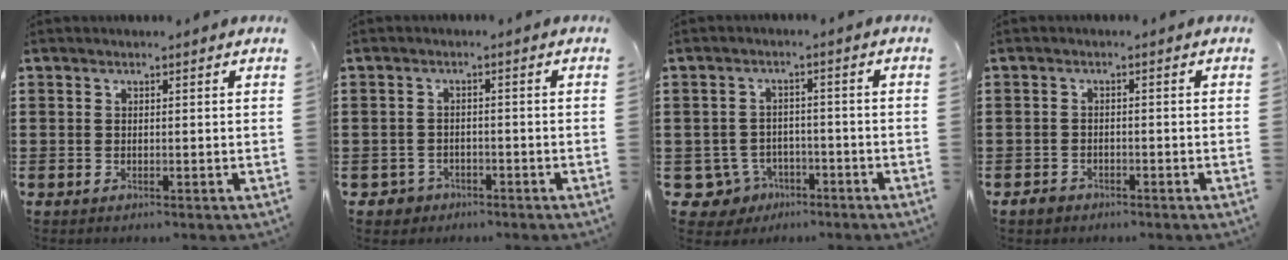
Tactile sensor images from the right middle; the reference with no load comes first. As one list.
[{"total": 2.1, "force": [-1.7, 1.2, 0.0], "torque": [-0.006, 0.002, -0.038]}, {"total": 4.7, "force": [-3.1, 3.2, 1.2], "torque": [-0.051, 0.005, -0.066]}, {"total": 1.8, "force": [-1.5, 1.0, 0.4], "torque": [-0.011, 0.003, -0.032]}]